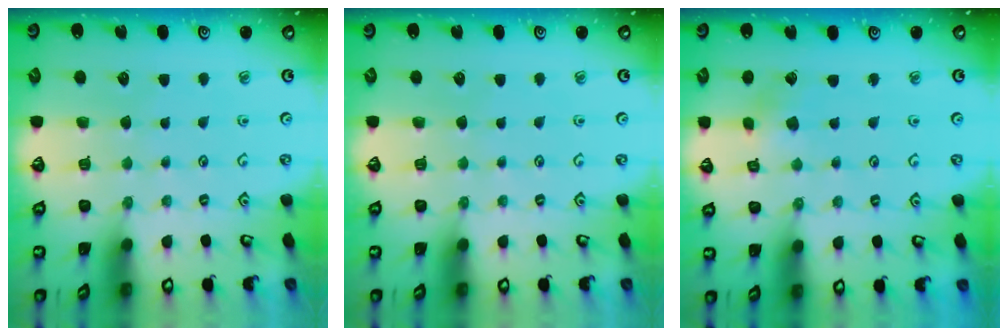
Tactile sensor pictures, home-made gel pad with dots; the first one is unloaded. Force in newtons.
{"total": 0.0}
{"total": 2.4, "press": 2.4, "slide": 0.3}